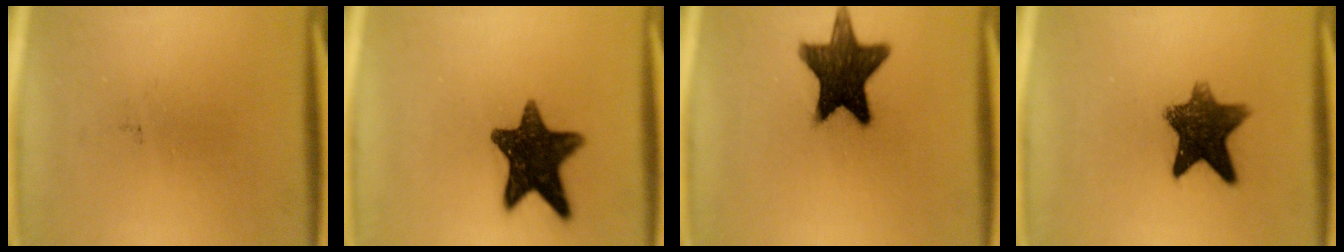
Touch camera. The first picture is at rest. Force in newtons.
{"total": 13.6}
{"total": 14.8}
{"total": 10.2}